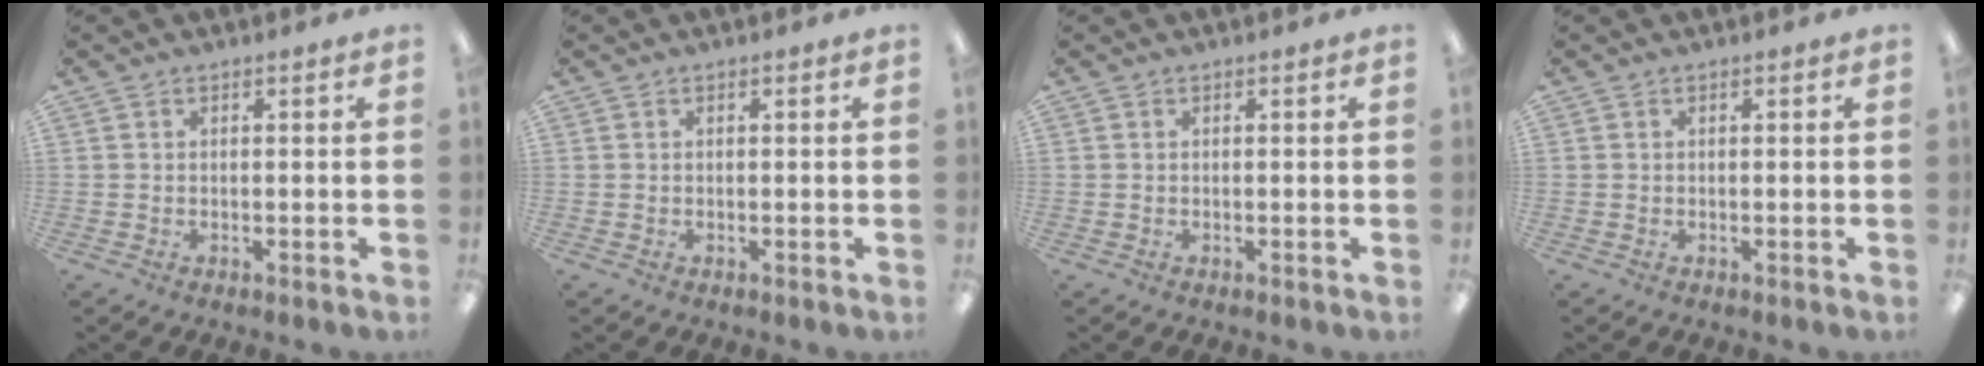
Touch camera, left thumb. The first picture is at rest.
{"total": 0.0}
{"total": 0.0}
{"total": 0.0}